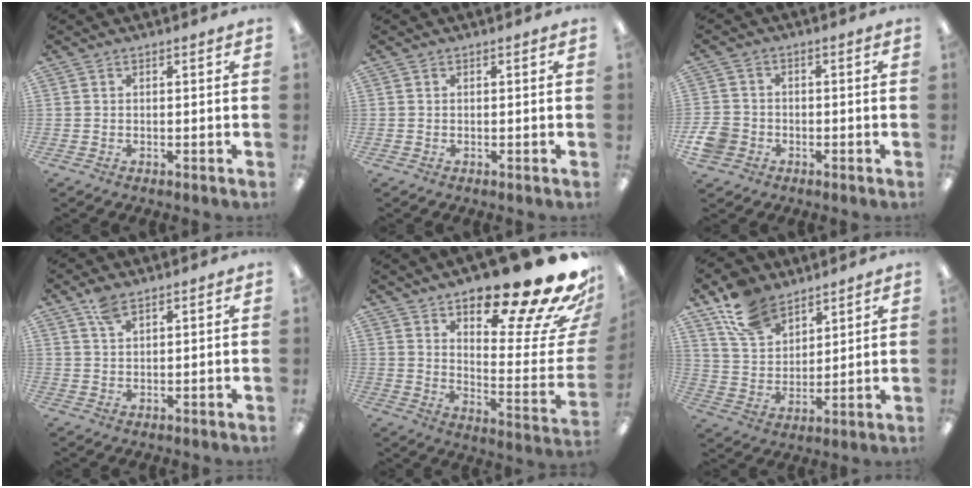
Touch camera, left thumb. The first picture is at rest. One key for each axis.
{"total": 0.0}
{"total": 5.7, "fx": -2.1, "fy": 4.7, "fz": 2.5, "tx": -0.058, "ty": 0.014, "tz": -0.039}
{"total": 4.1, "fx": 2.9, "fy": 1.6, "fz": 2.4, "tx": -0.047, "ty": -0.004, "tz": 0.052}
{"total": 24.7, "fx": 18.8, "fy": 4.9, "fz": 15.2, "tx": -0.196, "ty": -0.142, "tz": 0.291}
{"total": 12.8, "fx": 9.3, "fy": 7.2, "fz": 4.9, "tx": -0.105, "ty": -0.038, "tz": 0.182}